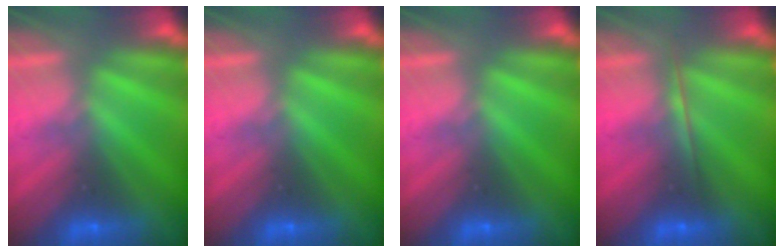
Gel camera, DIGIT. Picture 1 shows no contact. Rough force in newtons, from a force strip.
{"total": 0.0}
{"total": 0.0}
{"total": 1.7}